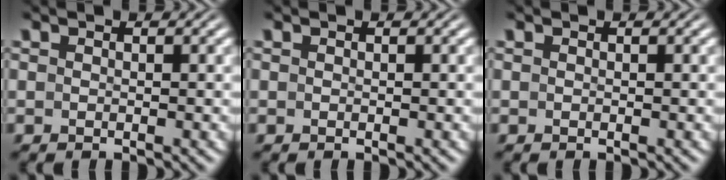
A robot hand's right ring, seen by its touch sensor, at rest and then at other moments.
{"total": 0.0}
{"total": 0.0}